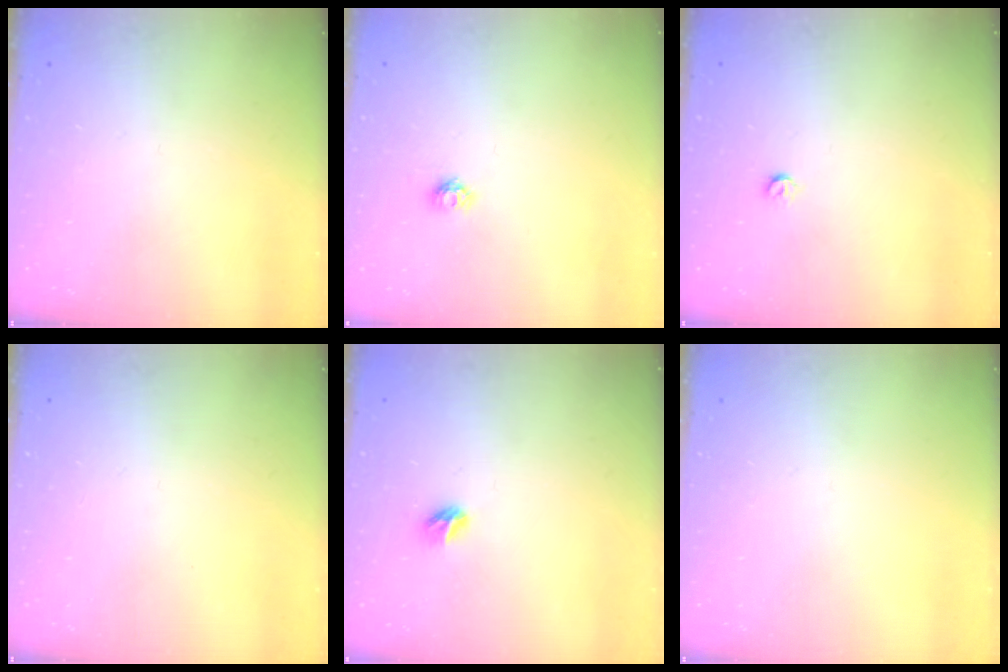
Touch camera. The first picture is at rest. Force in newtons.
{"total": 4.6, "press": 4.6, "slide": 0.5}
{"total": 3.6, "press": 3.6, "slide": 0.7}
{"total": 0.0}
{"total": 5.8, "press": 5.8, "slide": 0.7}
{"total": 0.0}